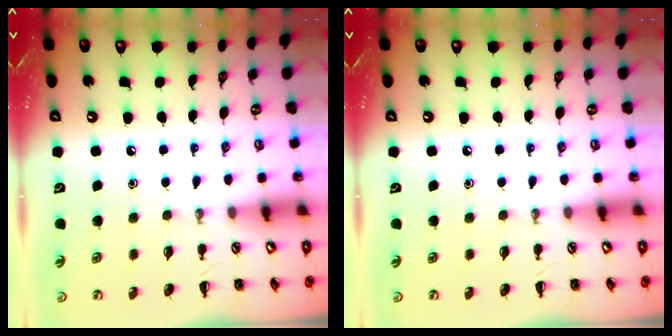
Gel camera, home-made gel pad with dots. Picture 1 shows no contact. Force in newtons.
{"total": 0.0}